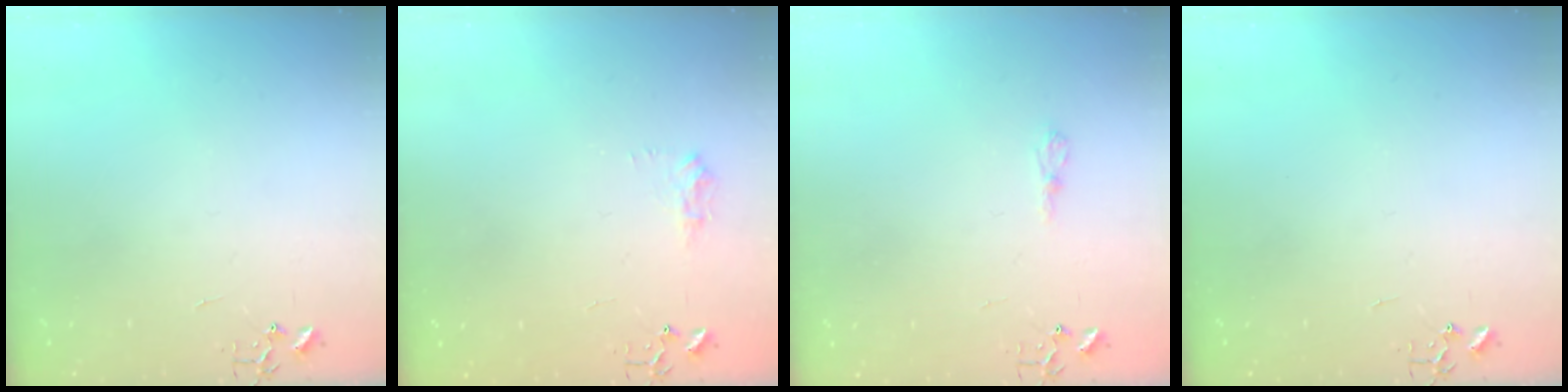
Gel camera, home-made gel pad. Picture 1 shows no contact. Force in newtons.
{"total": 7.6, "press": 7.5, "slide": 0.3}
{"total": 6.6, "press": 6.5, "slide": 1.2}
{"total": 0.0}